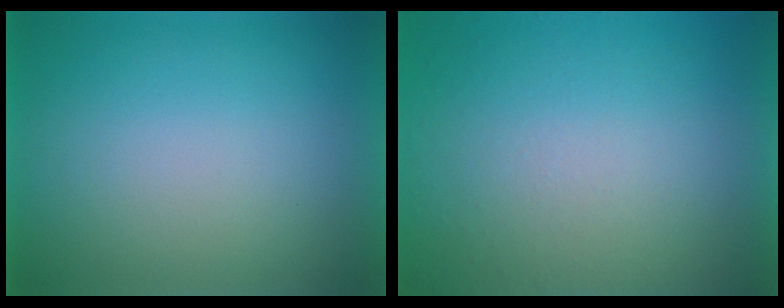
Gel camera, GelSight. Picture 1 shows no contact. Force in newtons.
{"total": 8.4}